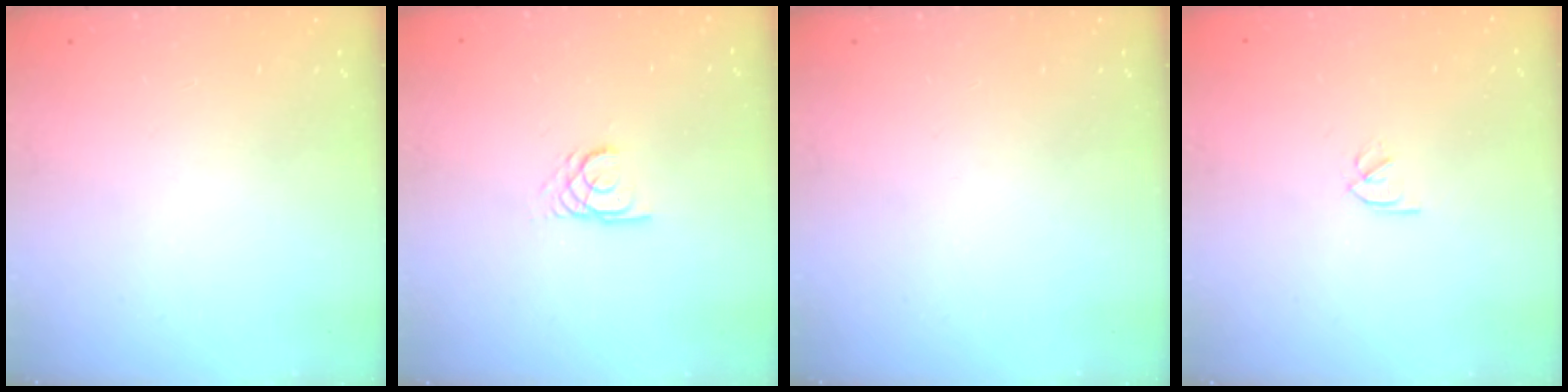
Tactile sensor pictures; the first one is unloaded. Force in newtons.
{"total": 2.7, "press": 2.7, "slide": 0.1}
{"total": 0.0}
{"total": 1.8, "press": 1.7, "slide": 0.5}